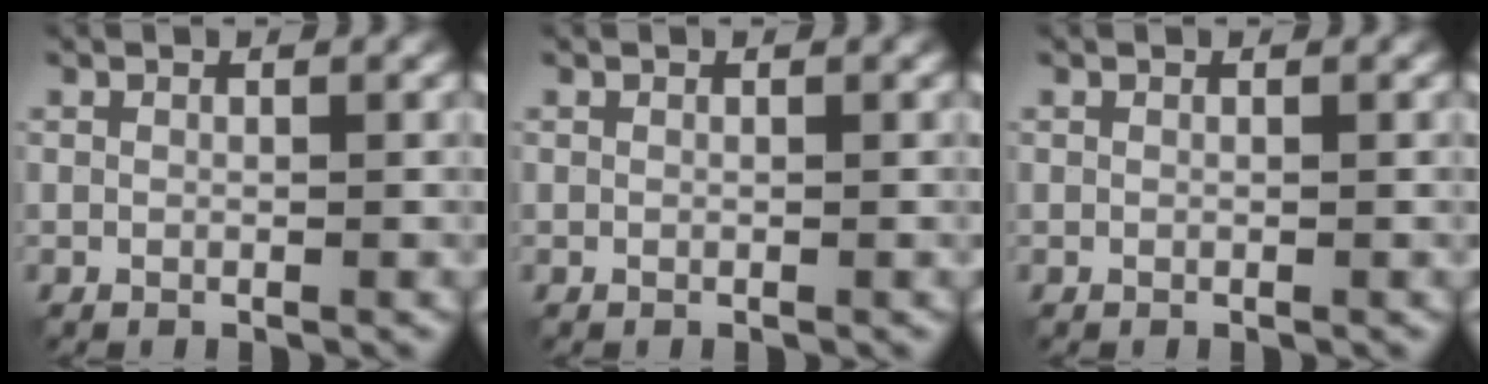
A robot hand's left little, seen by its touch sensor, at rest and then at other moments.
{"total": 0.0}
{"total": 0.0}